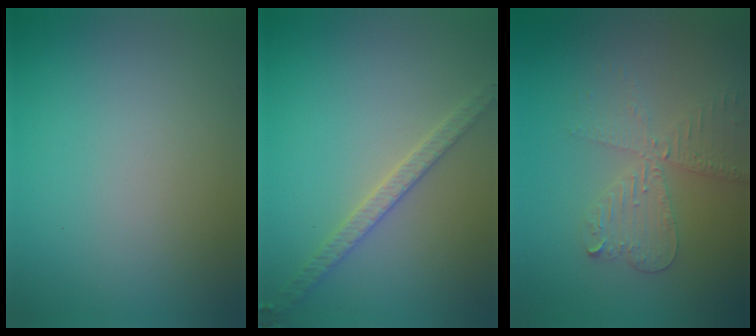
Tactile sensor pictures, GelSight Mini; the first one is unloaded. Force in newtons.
{"total": 2.9, "press": 2.8, "slide": 0.6}
{"total": 4.0, "press": 3.4, "slide": 2.1}